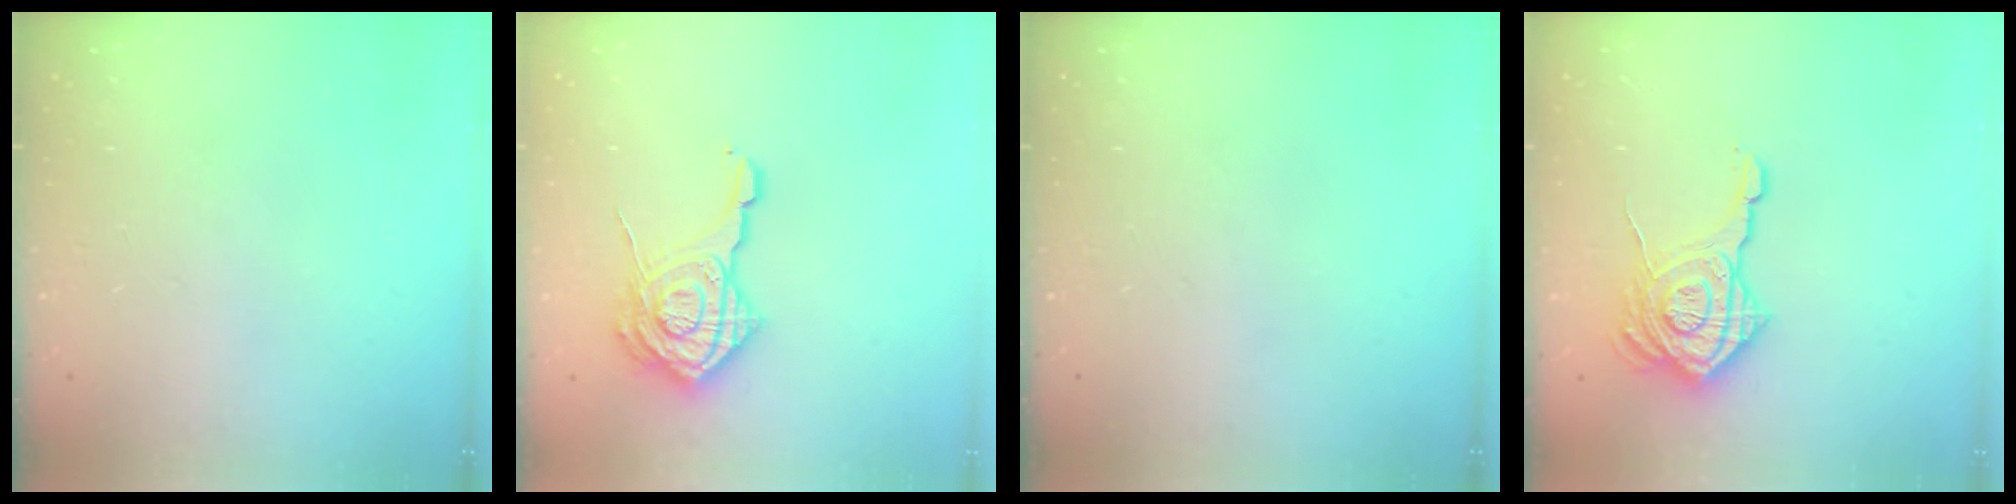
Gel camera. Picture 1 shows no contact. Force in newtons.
{"total": 17.6, "press": 17.6, "slide": 1.2}
{"total": 0.0}
{"total": 17.6, "press": 17.5, "slide": 1.1}